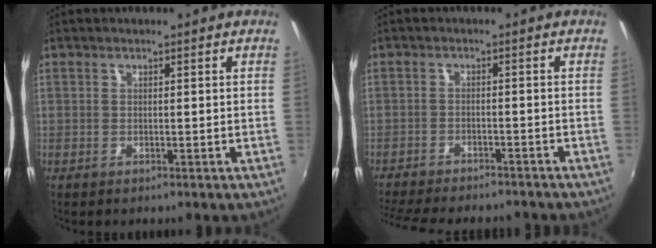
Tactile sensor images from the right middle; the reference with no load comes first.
{"total": 14.1, "force": [-12.4, 3.5, 5.9], "torque": [-0.135, -0.027, -0.186]}